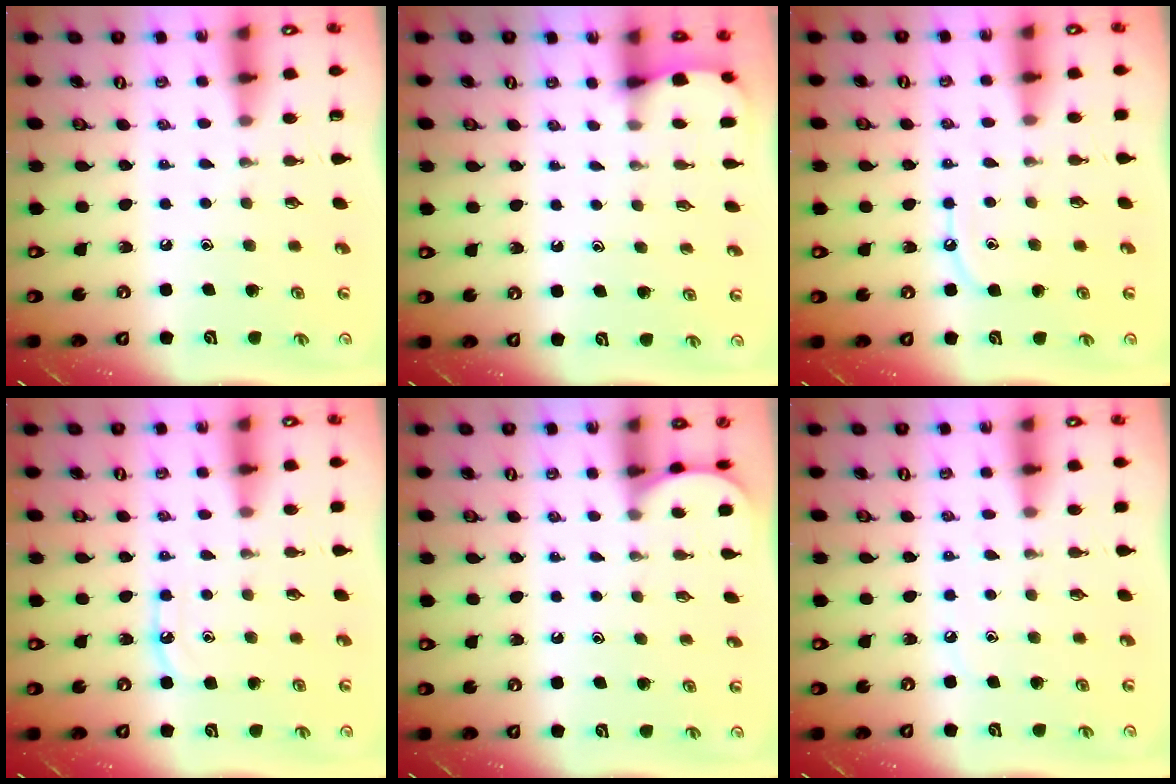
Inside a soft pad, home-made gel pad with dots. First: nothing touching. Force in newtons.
{"total": 1.2, "press": 1.2, "slide": 0.0}
{"total": 5.4, "press": 5.4, "slide": 0.6}
{"total": 6.2, "press": 6.2, "slide": 0.5}
{"total": 0.7, "press": 0.7, "slide": 0.1}
{"total": 6.5, "press": 6.4, "slide": 0.9}